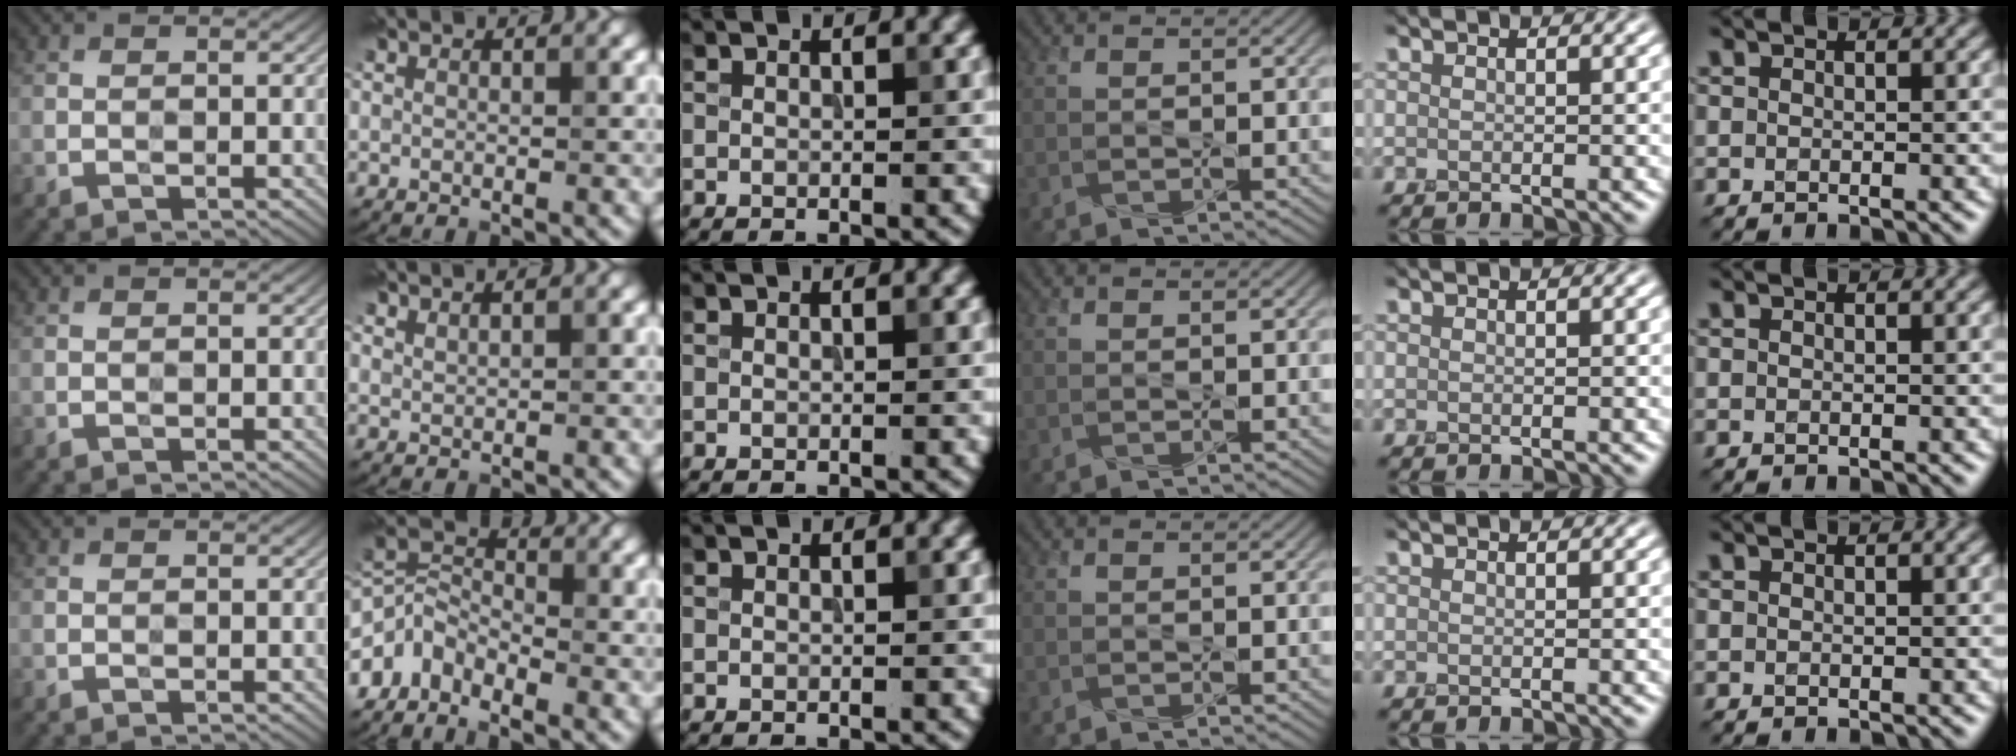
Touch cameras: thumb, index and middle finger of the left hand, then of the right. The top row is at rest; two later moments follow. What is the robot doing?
{"motion": "press", "object": "sticky note"}